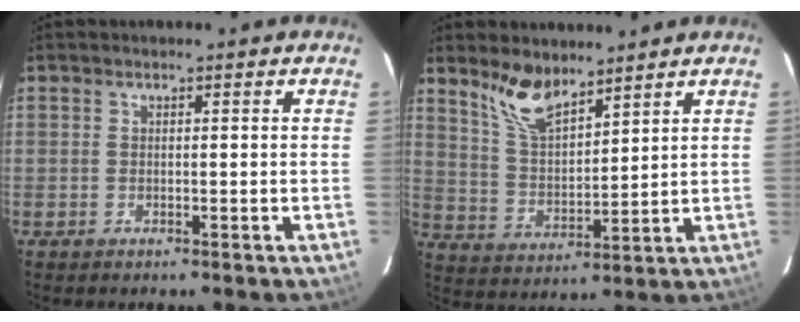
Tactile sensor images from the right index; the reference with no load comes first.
{"total": 8.7, "force": [6.9, 2.8, 4.6], "torque": [-0.089, 0.003, 0.141]}